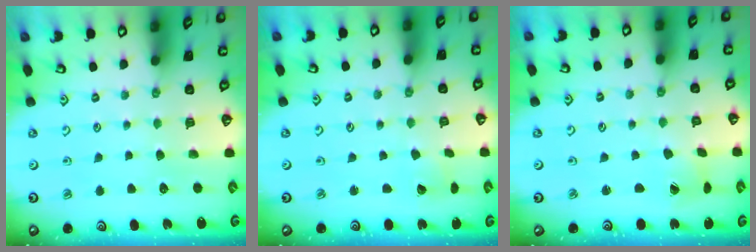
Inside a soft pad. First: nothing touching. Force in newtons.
{"total": 3.6, "press": 3.6, "slide": 0.2}
{"total": 3.0, "press": 3.0, "slide": 0.2}